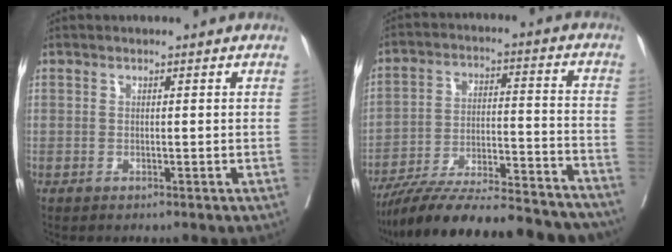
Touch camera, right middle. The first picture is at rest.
{"total": 26.8, "force": [-23.9, 3.8, 11.5], "torque": [-0.144, -0.012, -0.347]}